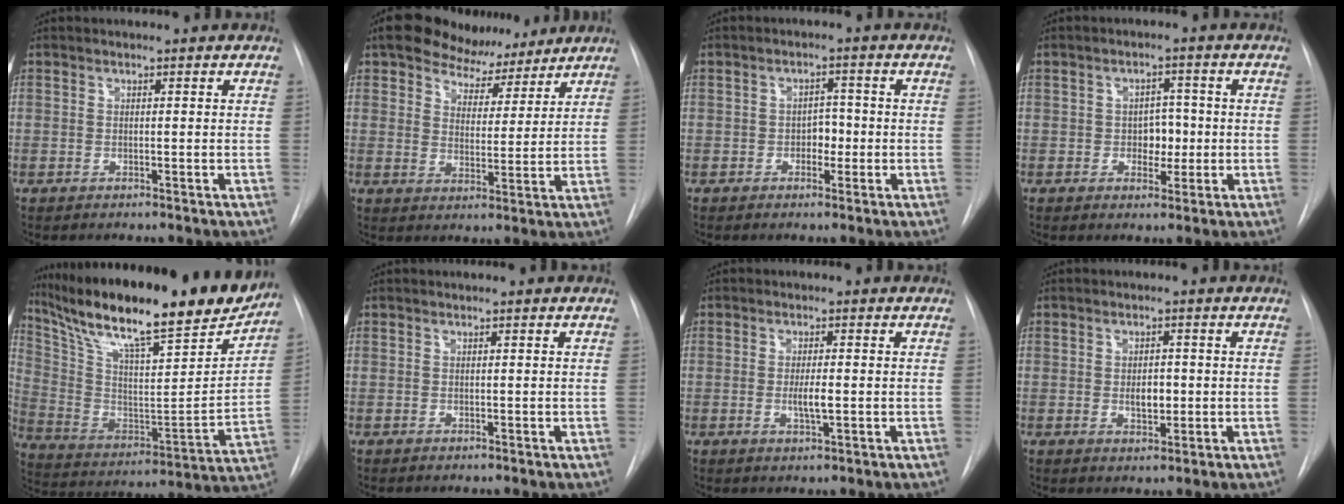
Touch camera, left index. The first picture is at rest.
{"total": 10.2, "force": [8.2, 5.3, 3.0], "torque": [-0.034, 0.017, 0.122]}
{"total": 2.7, "force": [-0.8, 1.8, 1.9], "torque": [-0.019, 0.005, -0.013]}
{"total": 4.0, "force": [-0.5, 2.7, 2.8], "torque": [-0.032, 0.005, -0.005]}
{"total": 29.2, "force": [23.9, 3.9, 16.2], "torque": [-0.288, -0.037, 0.363]}
{"total": 0.0}
{"total": 2.9, "force": [-0.5, 0.5, 2.9], "torque": [-0.054, -0.006, -0.008]}
{"total": 3.1, "force": [-0.3, 1.7, 2.6], "torque": [-0.039, -0.002, -0.001]}